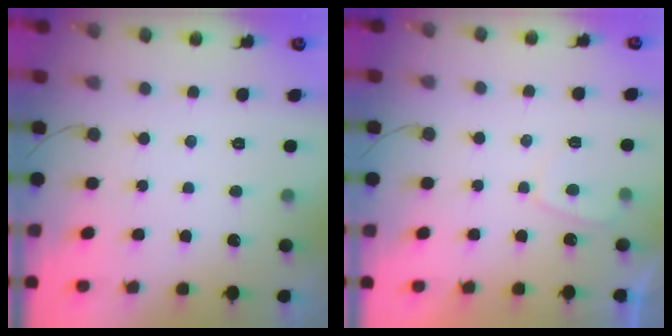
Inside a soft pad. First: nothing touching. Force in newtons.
{"total": 2.4, "press": 2.3, "slide": 0.7}